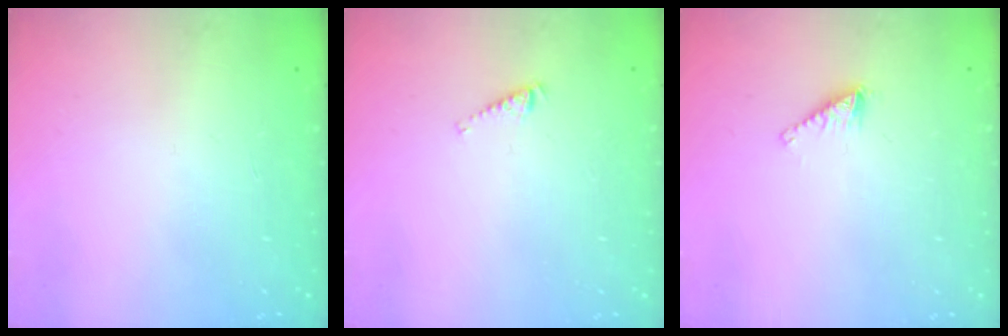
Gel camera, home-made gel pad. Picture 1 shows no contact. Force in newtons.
{"total": 3.0, "press": 2.9, "slide": 0.4}
{"total": 1.6, "press": 1.6, "slide": 0.2}